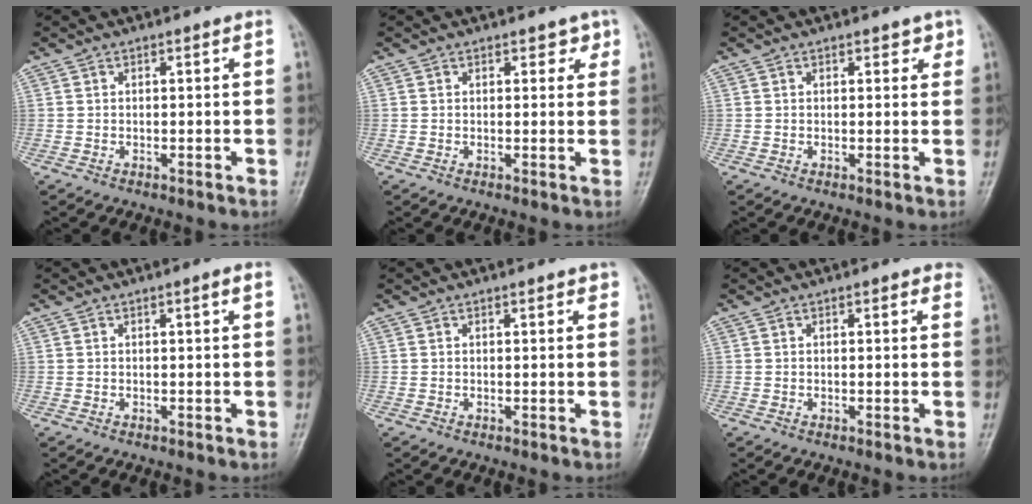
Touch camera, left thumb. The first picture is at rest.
{"total": 2.3, "force": [1.3, 1.4, 1.3], "torque": [0.004, -0.004, 0.013]}
{"total": 2.0, "force": [1.2, 1.1, 1.1], "torque": [0.001, -0.004, 0.012]}
{"total": 0.8, "force": [0.3, 0.0, 0.8], "torque": [-0.014, 0.002, 0.004]}
{"total": 1.2, "force": [0.8, 0.5, 0.8], "torque": [-0.009, -0.001, 0.008]}
{"total": 1.2, "force": [0.7, 0.7, 0.7], "torque": [0.001, 0.001, 0.002]}